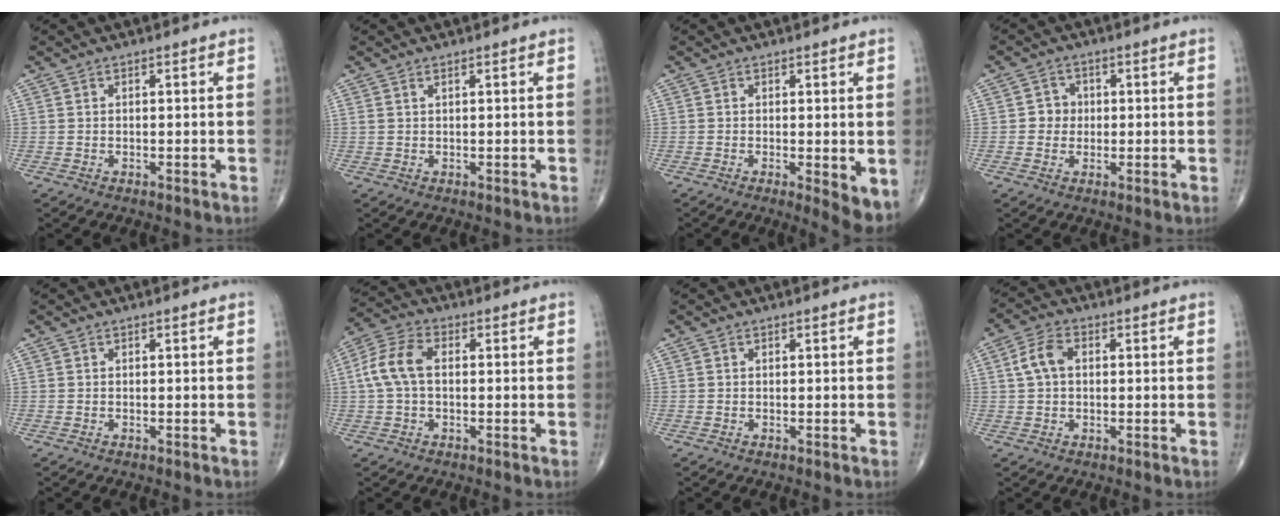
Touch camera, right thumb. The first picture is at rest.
{"total": 0.7, "force": [0.5, 0.2, 0.5], "torque": [-0.015, 0.007, 0.013]}
{"total": 5.1, "force": [-0.8, 1.6, 4.8], "torque": [-0.066, -0.015, -0.011]}
{"total": 3.4, "force": [0.0, 3.2, 1.1], "torque": [0.006, 0.008, -0.006]}
{"total": 0.0}
{"total": 8.1, "force": [0.5, 4.9, 6.5], "torque": [-0.143, 0.025, 0.004]}
{"total": 0.0}
{"total": 5.5, "force": [0.9, 3.6, 4.1], "torque": [-0.085, 0.016, 0.013]}